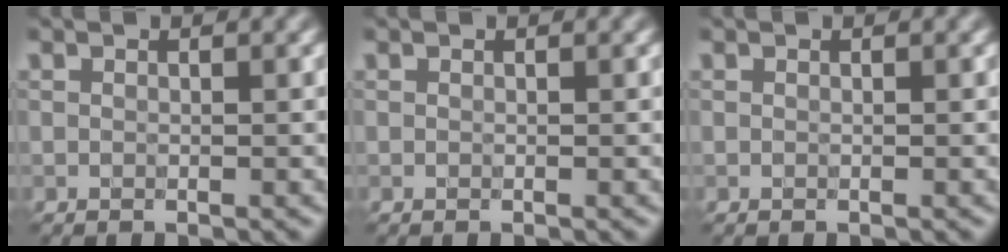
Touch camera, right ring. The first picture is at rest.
{"total": 0.0}
{"total": 0.0}